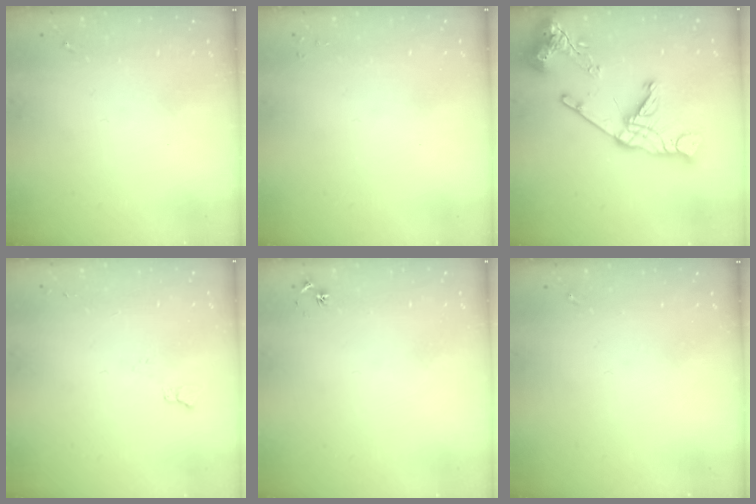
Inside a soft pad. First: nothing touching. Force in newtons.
{"total": 2.0, "press": 2.0, "slide": 0.3}
{"total": 20.1, "press": 20.0, "slide": 2.3}
{"total": 4.6, "press": 4.5, "slide": 0.6}
{"total": 3.3, "press": 3.3, "slide": 0.3}
{"total": 0.0}